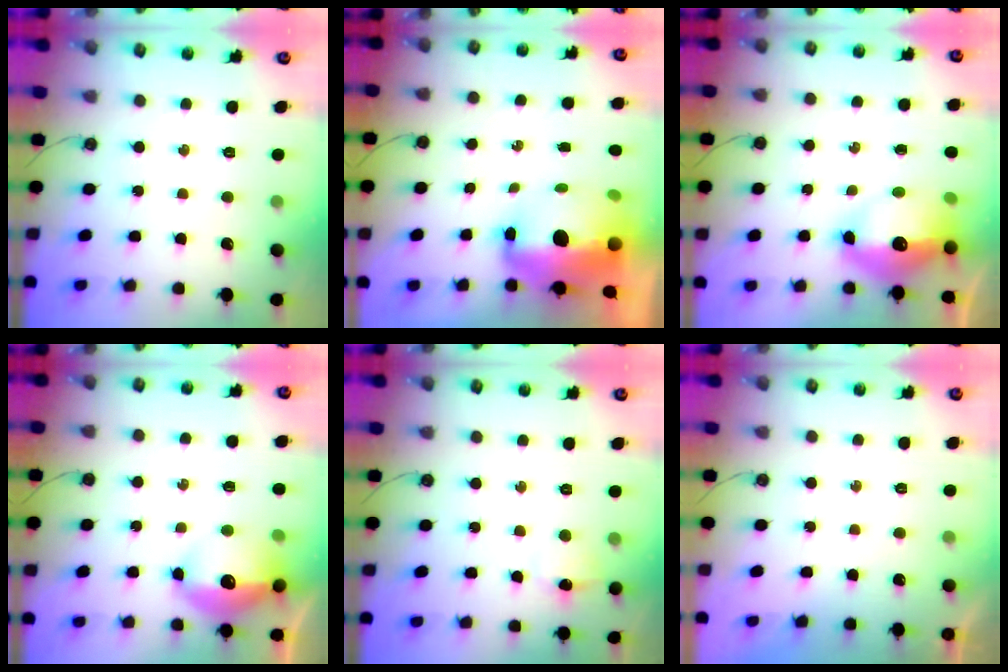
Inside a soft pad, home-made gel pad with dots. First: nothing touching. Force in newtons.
{"total": 14.1, "press": 14.1, "slide": 1.3}
{"total": 13.8, "press": 13.7, "slide": 1.4}
{"total": 14.5, "press": 14.4, "slide": 1.1}
{"total": 5.6, "press": 5.5, "slide": 0.8}
{"total": 0.0}